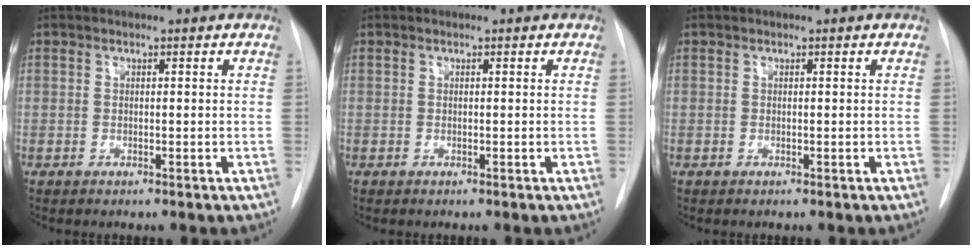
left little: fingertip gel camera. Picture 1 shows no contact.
{"total": 0.0}
{"total": 0.0}